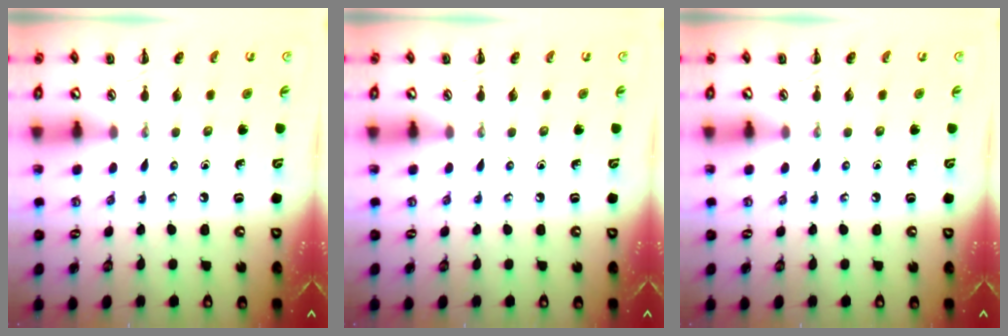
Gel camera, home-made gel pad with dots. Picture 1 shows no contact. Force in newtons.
{"total": 0.0}
{"total": 0.0}